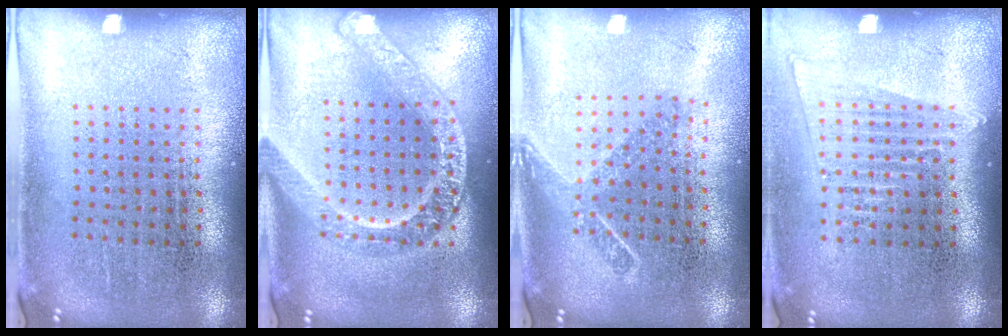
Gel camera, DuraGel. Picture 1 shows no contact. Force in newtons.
{"total": 3.0, "press": 3.0, "slide": 0.3}
{"total": 1.8, "press": 1.3, "slide": 1.2}
{"total": 1.4, "press": 1.3, "slide": 0.6}